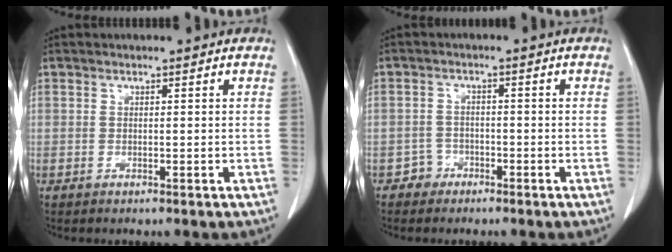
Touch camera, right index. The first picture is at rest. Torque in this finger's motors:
{"motor_torque": [-1.29, 0.47, -1.05, -0.21]}